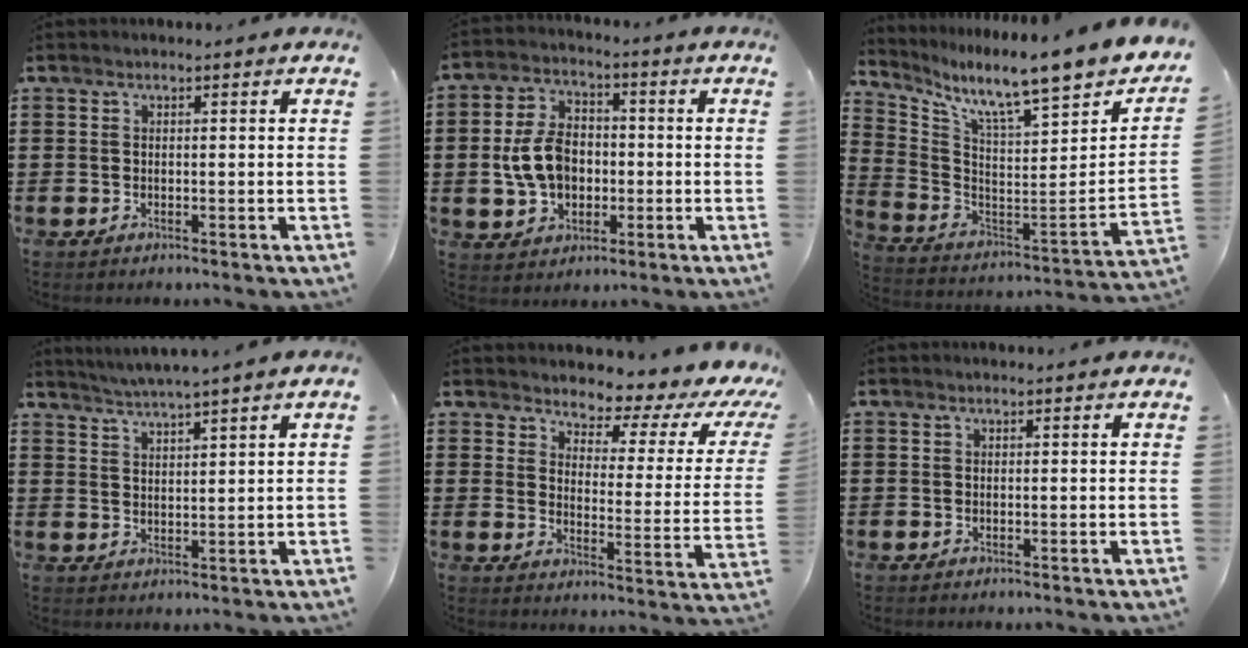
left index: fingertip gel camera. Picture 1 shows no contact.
{"total": 8.6, "force": [-0.8, 6.2, 5.8], "torque": [-0.140, 0.010, -0.018]}
{"total": 8.9, "force": [7.2, 0.4, 5.2], "torque": [-0.110, -0.080, 0.109]}
{"total": 2.6, "force": [2.3, -0.8, 0.7], "torque": [-0.021, -0.010, 0.042]}
{"total": 3.8, "force": [3.2, 1.3, 1.6], "torque": [-0.040, -0.035, 0.043]}
{"total": 0.0}